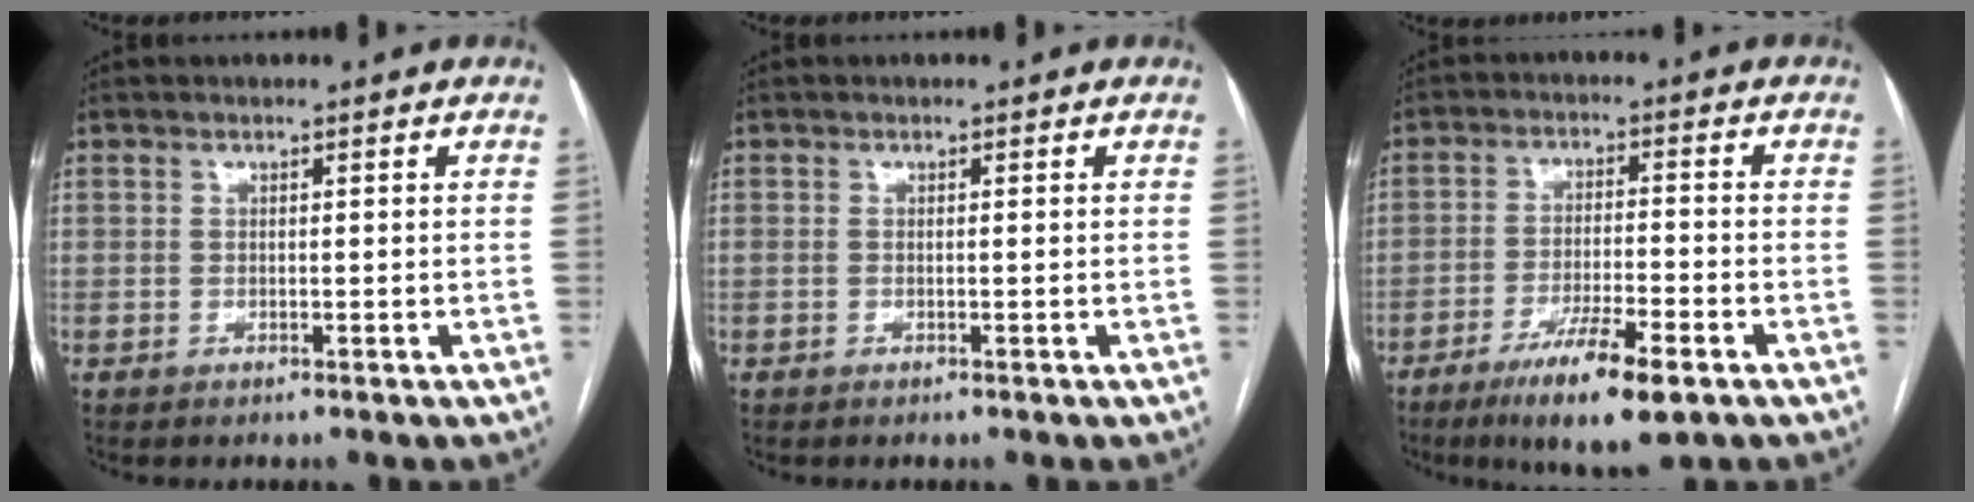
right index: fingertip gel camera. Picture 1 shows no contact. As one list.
[{"total": 0.0}, {"total": 10.6, "force": [-6.4, 1.2, 8.4], "torque": [-0.147, -0.023, -0.103]}]